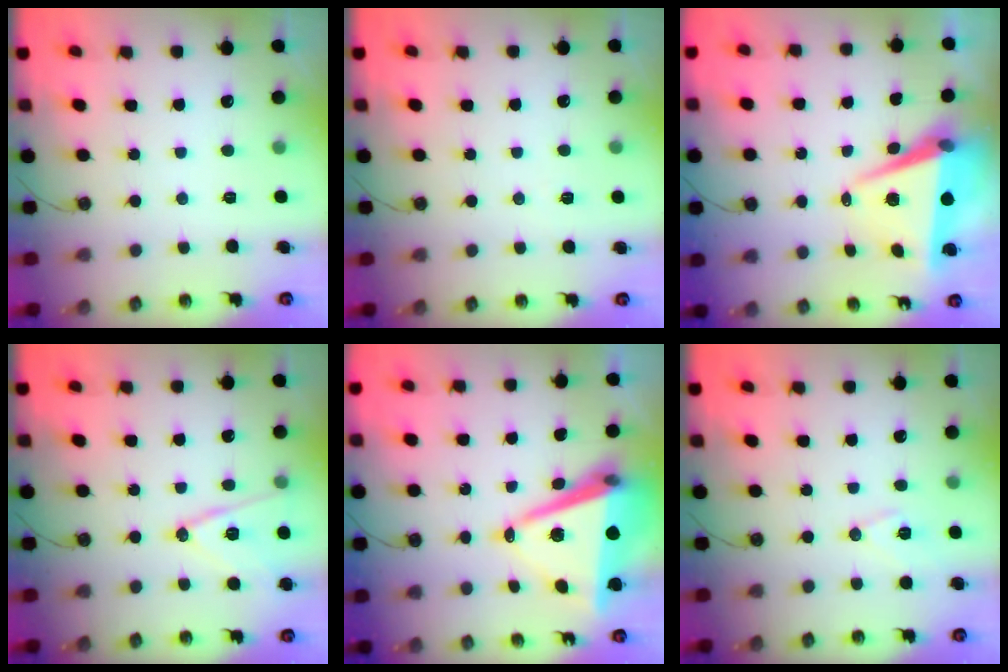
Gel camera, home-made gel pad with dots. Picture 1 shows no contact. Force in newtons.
{"total": 3.5, "press": 1.6, "slide": 3.1}
{"total": 8.0, "press": 6.8, "slide": 4.1}
{"total": 12.2, "press": 11.7, "slide": 3.3}
{"total": 12.4, "press": 11.7, "slide": 4.0}
{"total": 8.4, "press": 7.6, "slide": 3.6}